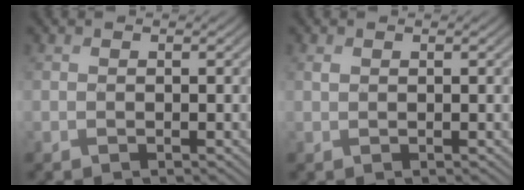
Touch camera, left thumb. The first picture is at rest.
{"total": 0.6, "force": [0.3, 0.4, 0.3], "torque": [-0.011, 0.000, 0.008]}